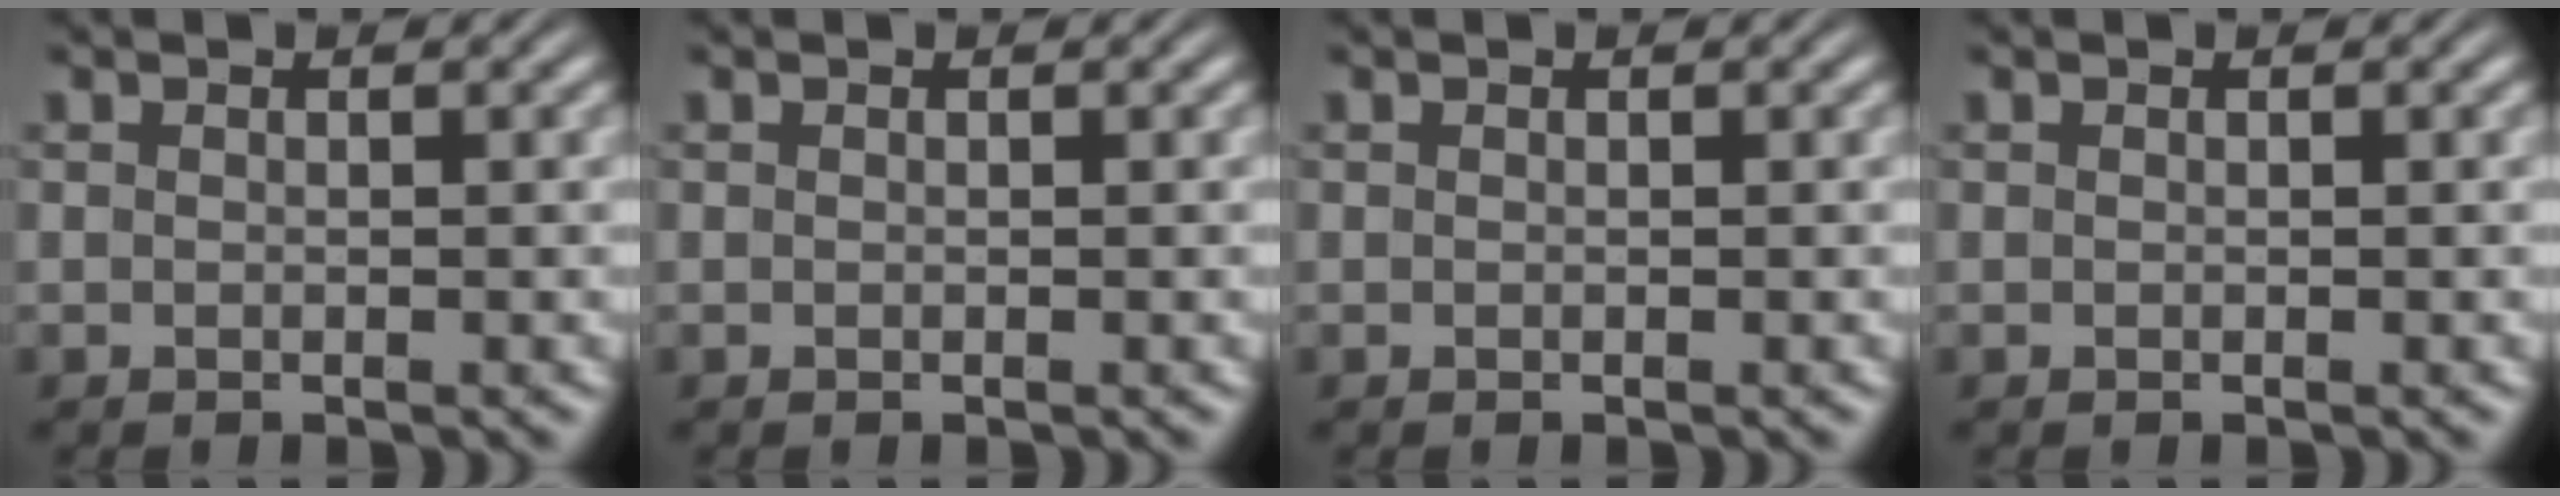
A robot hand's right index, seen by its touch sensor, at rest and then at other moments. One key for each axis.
{"total": 0.0}
{"total": 0.0}
{"total": 0.0}